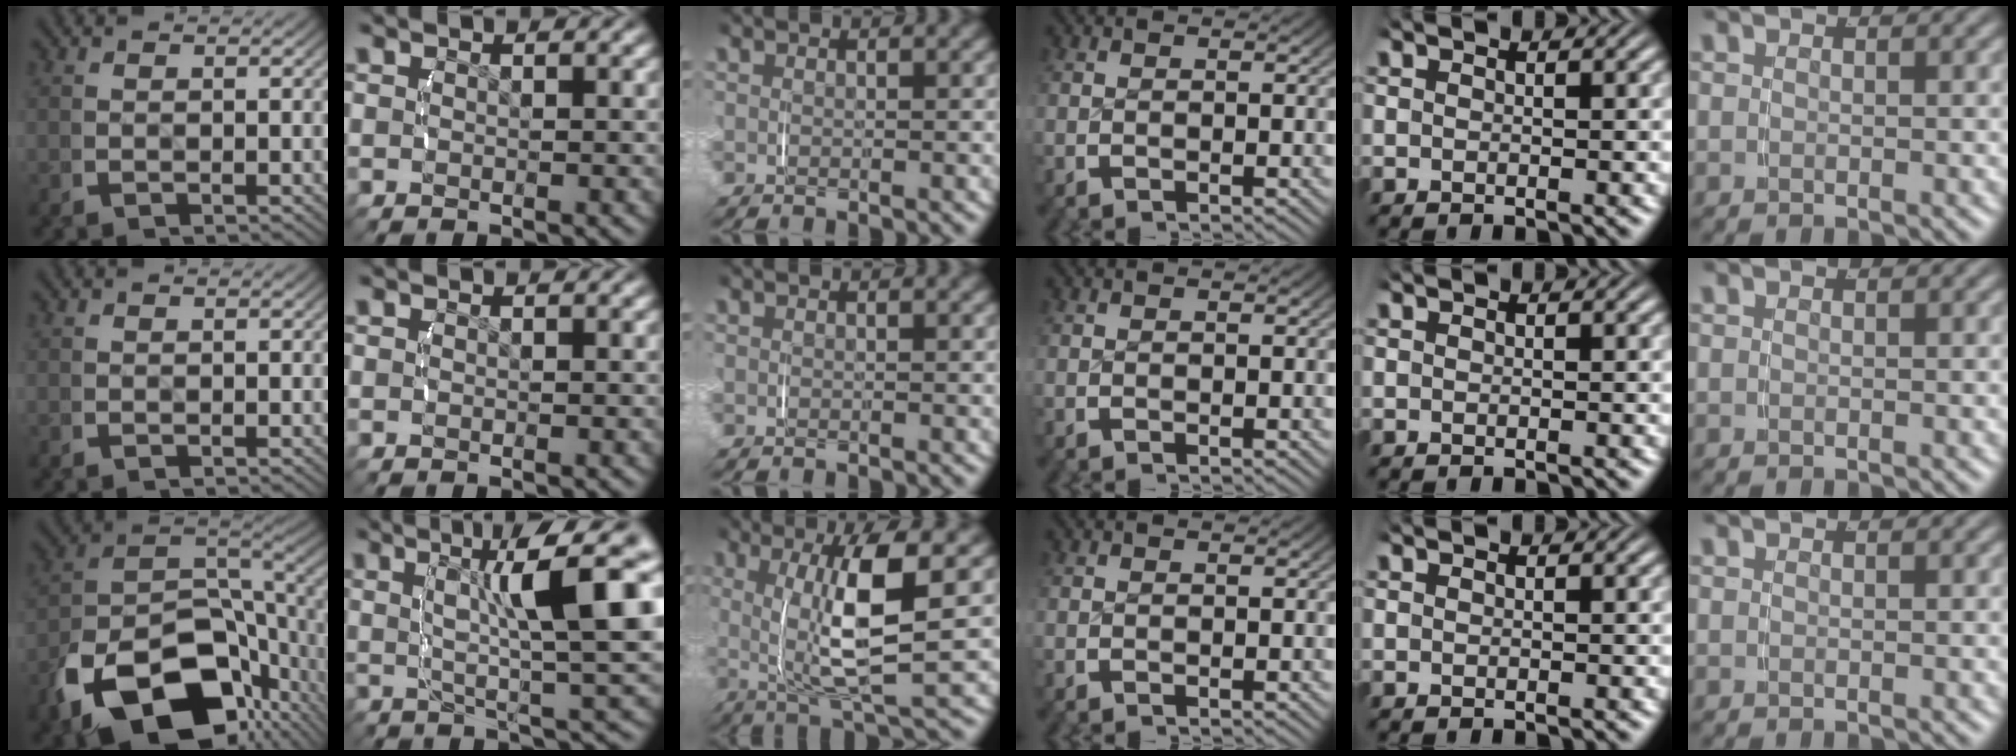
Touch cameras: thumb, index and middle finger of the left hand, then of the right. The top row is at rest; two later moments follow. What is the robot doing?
{"motion": "lift_and_place", "object": "ethernet cable"}